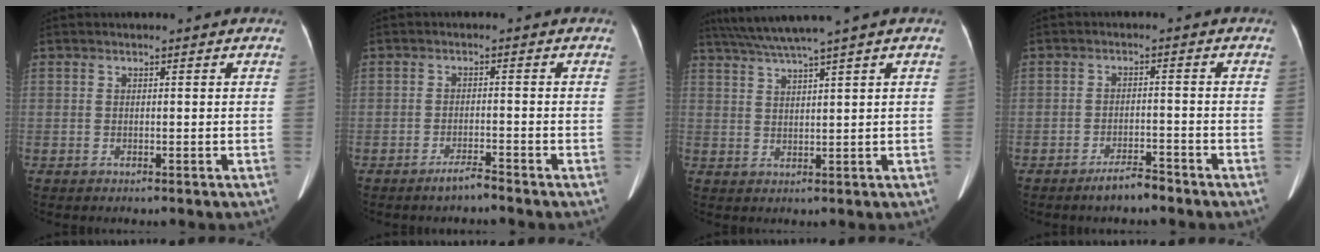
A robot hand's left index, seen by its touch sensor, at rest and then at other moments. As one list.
[{"total": 2.4, "force": [-2.2, -0.1, 1.0], "torque": [-0.022, -0.004, -0.041]}, {"total": 6.3, "force": [4.9, -1.7, 3.5], "torque": [-0.064, 0.017, 0.092]}, {"total": 3.6, "force": [-3.2, 0.7, 1.7], "torque": [-0.035, -0.003, -0.055]}]